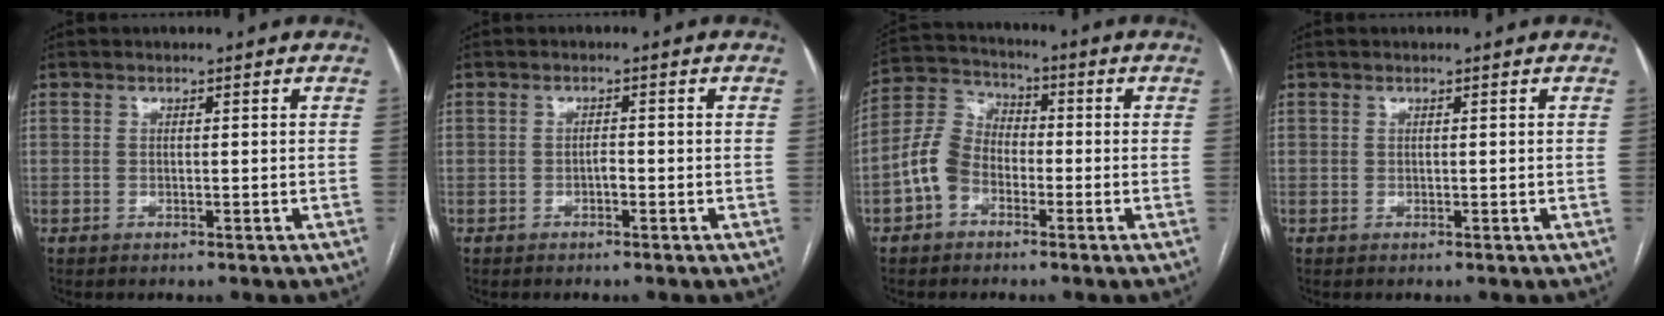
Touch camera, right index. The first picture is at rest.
{"total": 1.1, "force": [-0.6, 0.4, 0.8], "torque": [-0.014, 0.003, -0.011]}
{"total": 7.6, "force": [-3.0, 5.6, 4.3], "torque": [-0.108, 0.030, -0.066]}
{"total": 0.0}